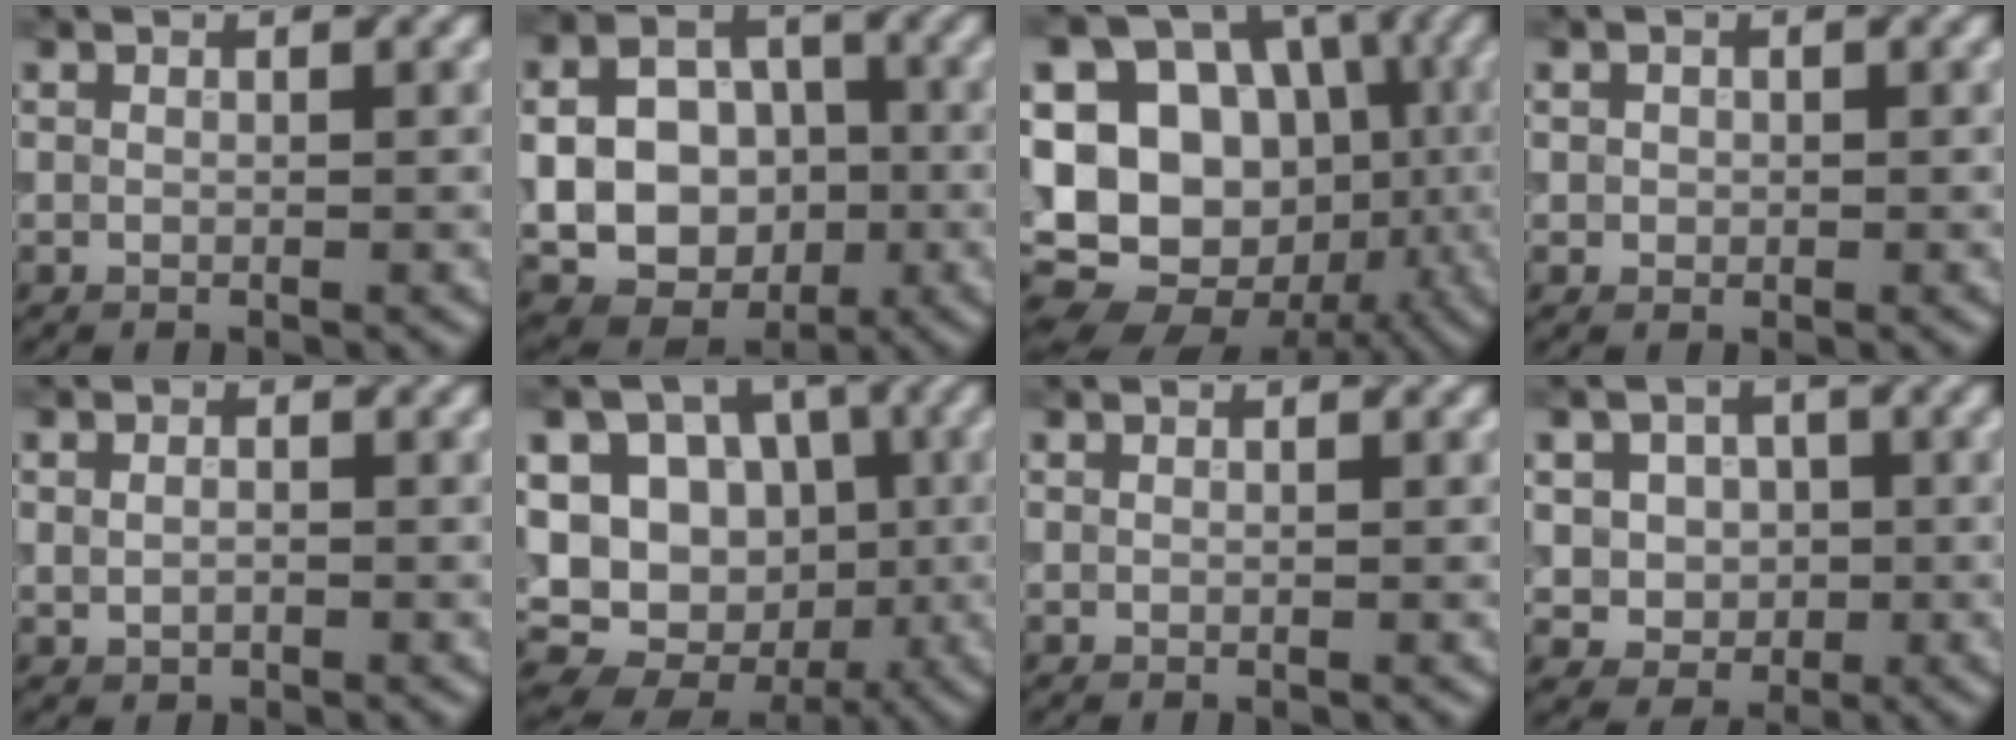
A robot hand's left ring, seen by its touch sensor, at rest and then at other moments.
{"total": 10.9, "force": [-1.1, 9.0, 6.1], "torque": [-0.092, -0.008, -0.029]}
{"total": 16.4, "force": [-1.7, 13.5, 9.2], "torque": [-0.157, 0.004, -0.039]}
{"total": 0.8, "force": [0.1, 0.7, 0.1], "torque": [0.005, -0.003, 0.000]}
{"total": 1.1, "force": [-0.1, 0.9, 0.7], "torque": [-0.011, -0.002, -0.002]}
{"total": 14.6, "force": [-1.2, 12.9, 6.6], "torque": [-0.115, 0.018, -0.031]}
{"total": 0.0}
{"total": 4.6, "force": [0.6, 4.1, 1.9], "torque": [-0.018, 0.010, 0.001]}